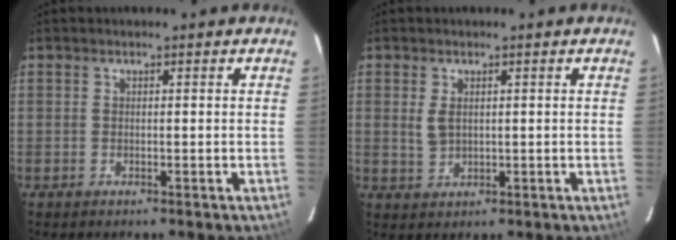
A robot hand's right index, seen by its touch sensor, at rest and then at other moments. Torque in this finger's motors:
{"motor_torque": [0.05, 0.02, 0.02, 0.01]}